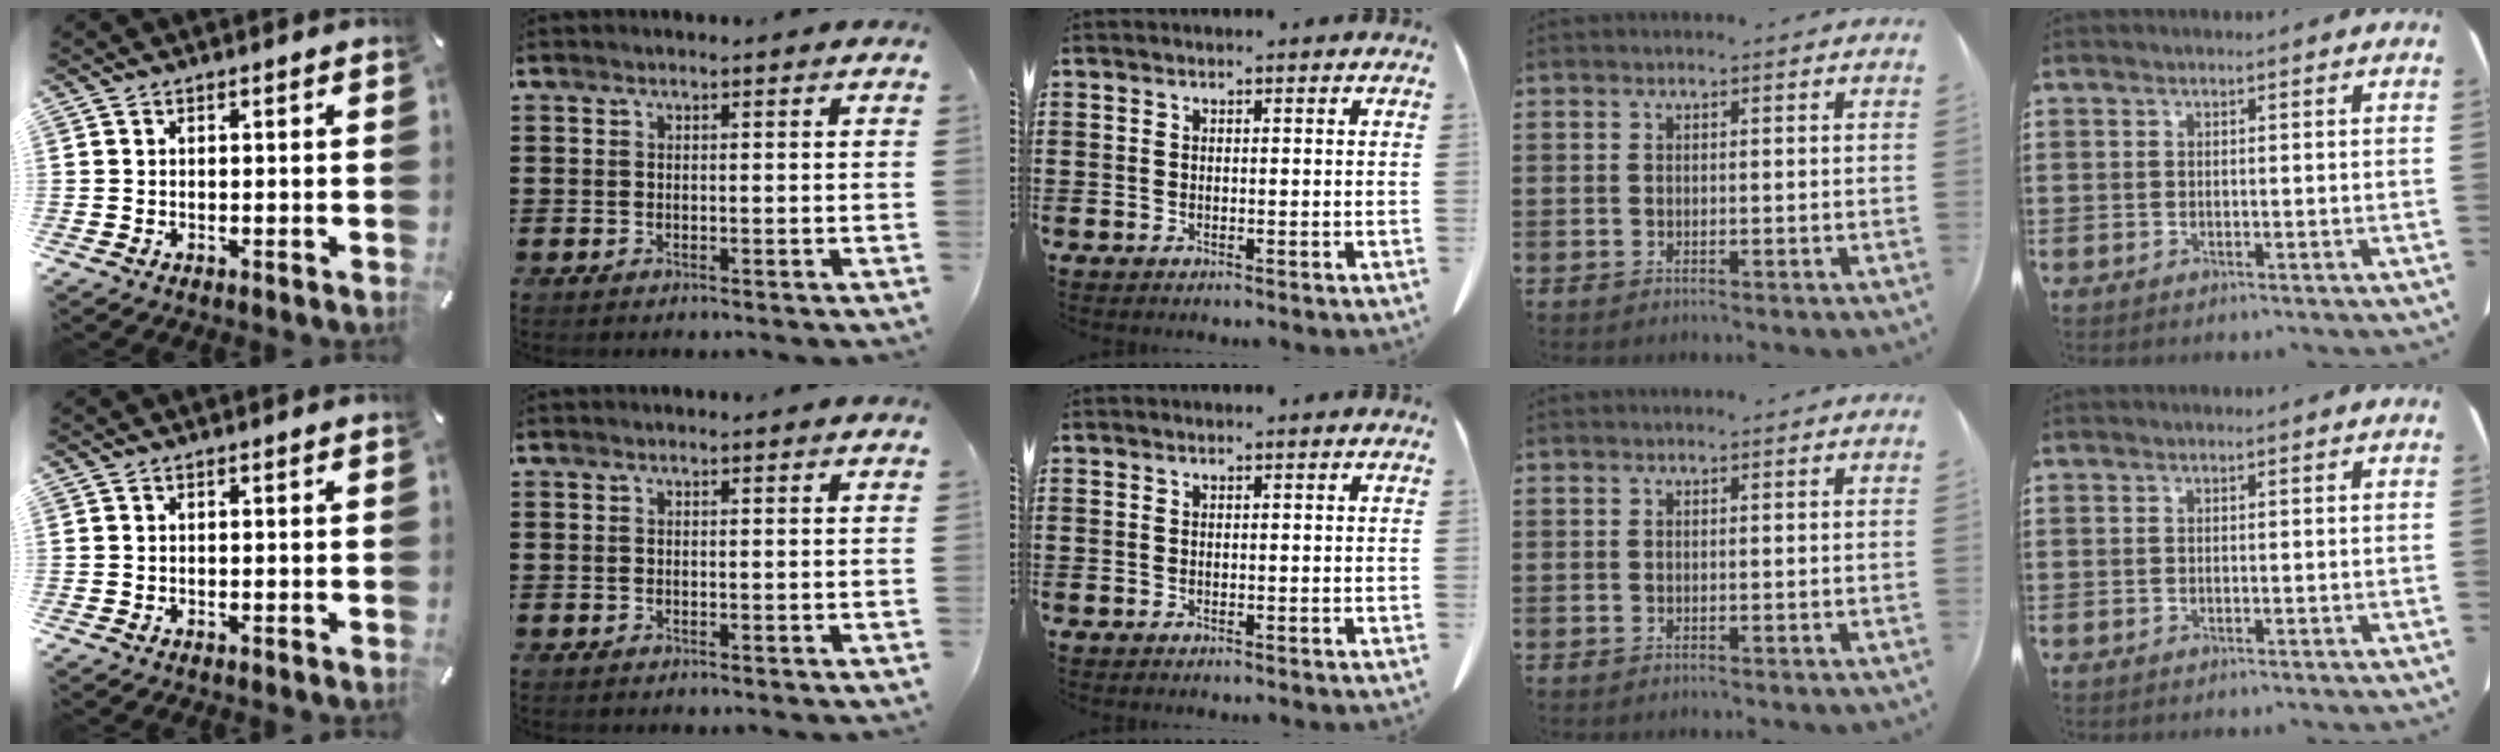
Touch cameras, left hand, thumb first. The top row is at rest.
{}